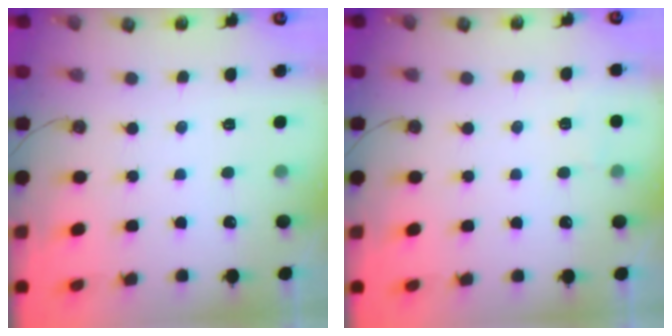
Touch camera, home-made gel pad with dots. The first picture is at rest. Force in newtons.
{"total": 3.2, "press": 3.1, "slide": 0.3}